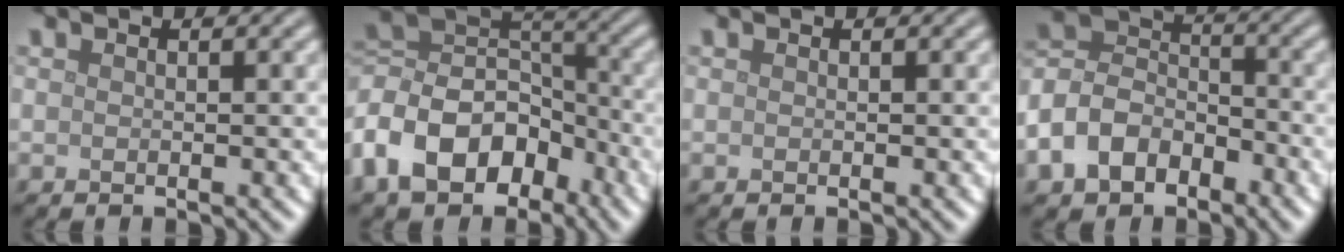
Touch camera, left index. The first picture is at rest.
{"total": 10.5, "force": [-5.0, 7.1, 5.8], "torque": [-0.109, 0.013, -0.108]}
{"total": 0.0}
{"total": 6.9, "force": [-3.5, 4.8, 3.5], "torque": [-0.073, 0.007, -0.083]}